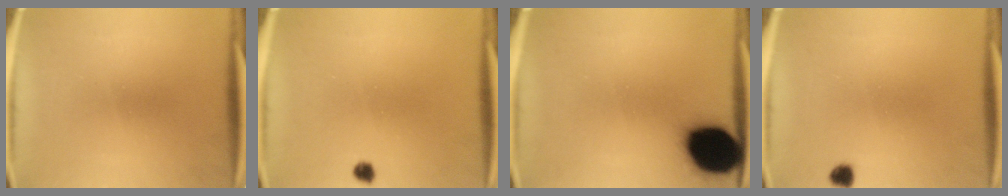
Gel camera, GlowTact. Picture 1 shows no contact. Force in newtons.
{"total": 1.4}
{"total": 18.8}
{"total": 1.8}